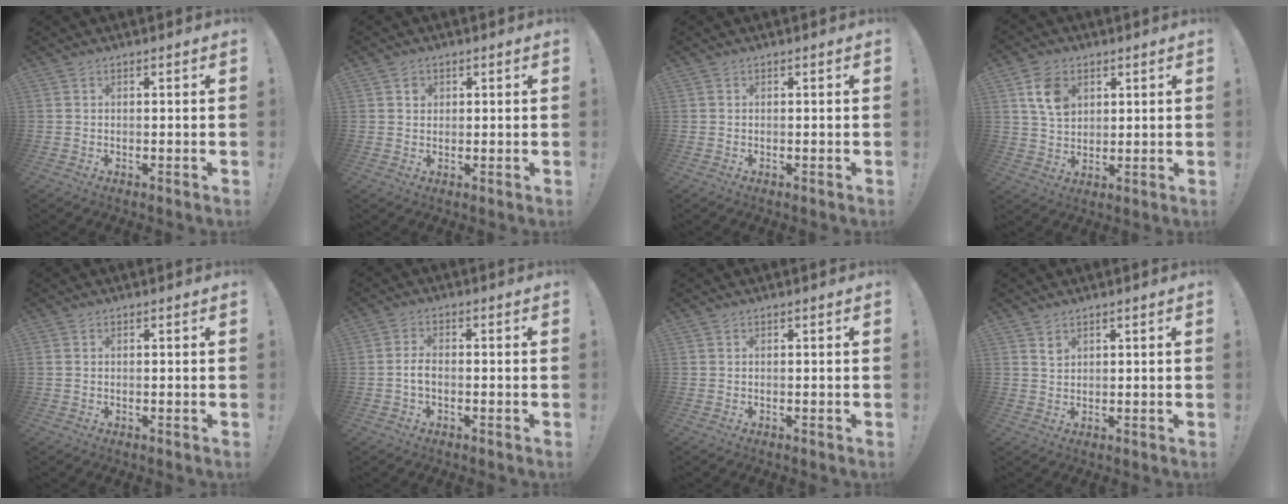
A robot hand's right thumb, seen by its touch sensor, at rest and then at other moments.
{"total": 2.0, "force": [0.8, 1.8, 0.3], "torque": [0.007, -0.004, 0.011]}
{"total": 0.0}
{"total": 9.4, "force": [3.9, 7.0, 4.9], "torque": [-0.071, -0.005, 0.076]}
{"total": 0.8, "force": [0.2, 0.7, 0.3], "torque": [-0.014, 0.005, 0.005]}
{"total": 3.8, "force": [-1.1, 2.0, 3.1], "torque": [-0.065, 0.011, -0.018]}
{"total": 0.0}
{"total": 1.9, "force": [1.5, 1.1, 0.6], "torque": [-0.002, -0.010, 0.026]}